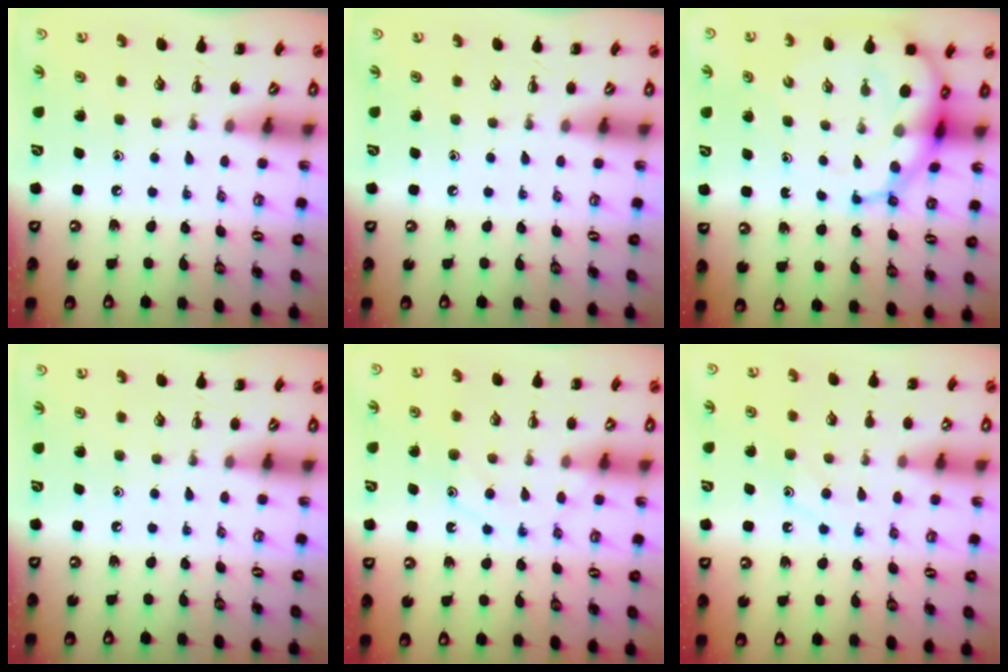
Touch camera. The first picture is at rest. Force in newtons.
{"total": 0.0}
{"total": 13.1, "press": 12.6, "slide": 3.5}
{"total": 0.0}
{"total": 11.1, "press": 11.1, "slide": 0.8}
{"total": 10.7, "press": 10.7, "slide": 1.0}